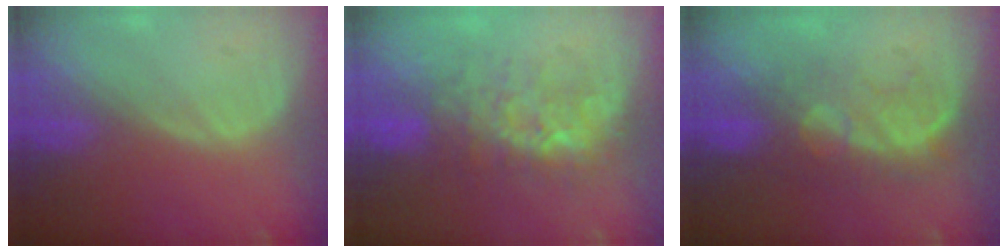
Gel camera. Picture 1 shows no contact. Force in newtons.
{"total": 7.6, "press": 7.3, "slide": 2.0}
{"total": 8.1, "press": 7.9, "slide": 1.7}